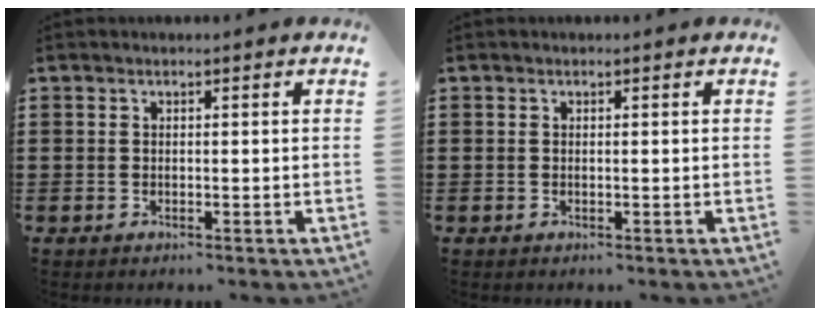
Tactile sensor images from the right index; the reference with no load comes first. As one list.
[{"total": 0.0}]